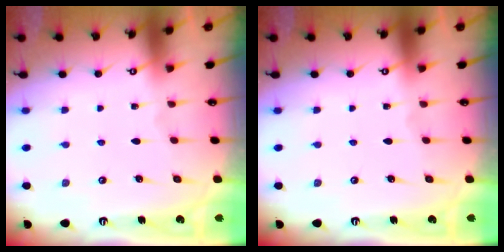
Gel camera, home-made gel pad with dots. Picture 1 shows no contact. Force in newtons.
{"total": 0.0}